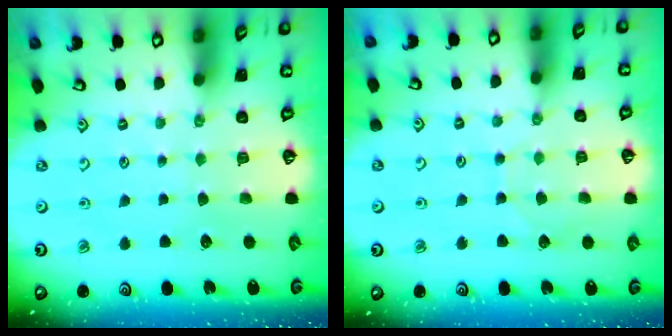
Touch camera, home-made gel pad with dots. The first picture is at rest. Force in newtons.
{"total": 4.4, "press": 4.4, "slide": 0.4}